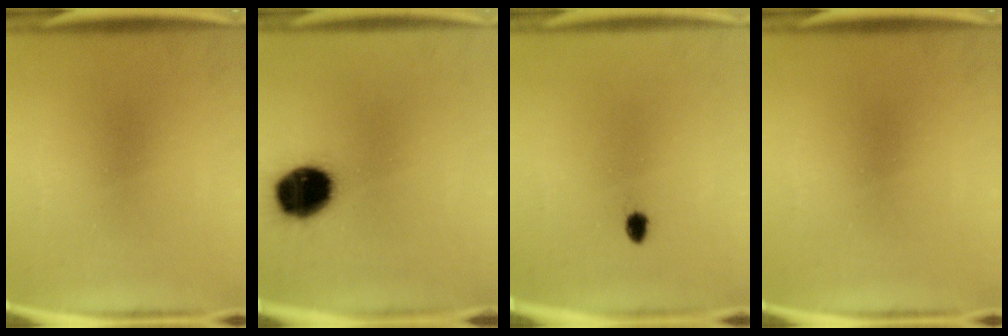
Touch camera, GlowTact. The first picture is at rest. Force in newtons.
{"total": 15.7}
{"total": 1.4}
{"total": 0.0}